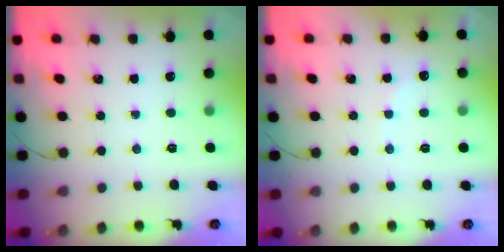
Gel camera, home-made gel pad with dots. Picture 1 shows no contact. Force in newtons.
{"total": 5.8, "press": 5.7, "slide": 1.0}